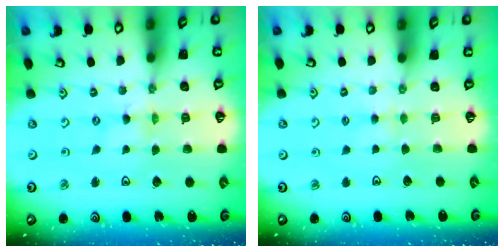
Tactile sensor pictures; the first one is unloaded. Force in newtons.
{"total": 2.3, "press": 2.3, "slide": 0.4}